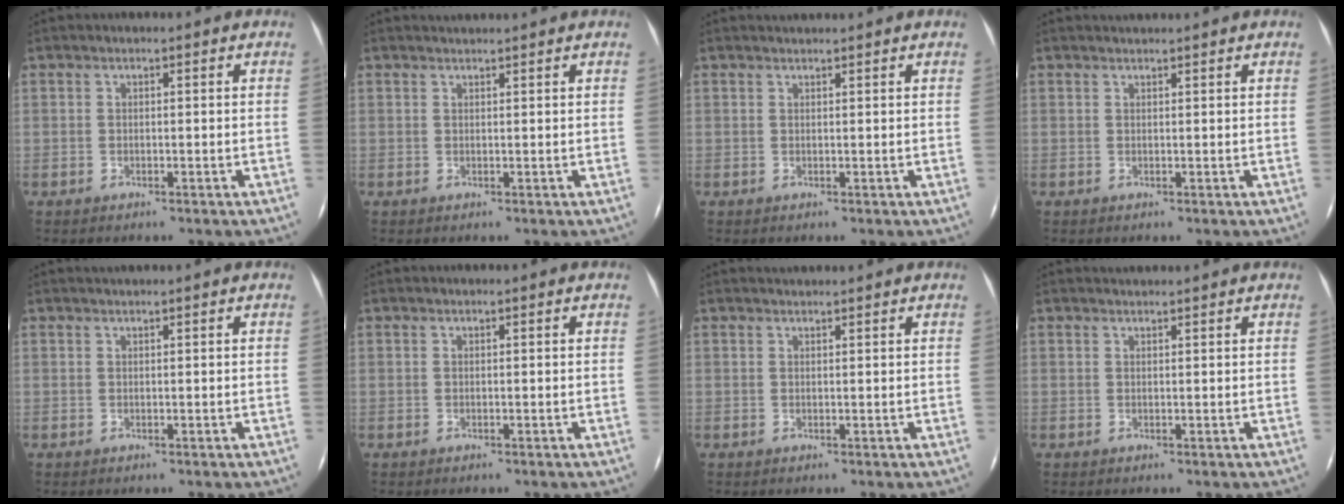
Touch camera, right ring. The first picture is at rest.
{"total": 1.4, "force": [1.4, -0.2, 0.2], "torque": [-0.010, -0.001, 0.020]}
{"total": 1.1, "force": [1.0, -0.2, 0.2], "torque": [-0.009, -0.001, 0.017]}
{"total": 1.1, "force": [1.0, -0.2, 0.2], "torque": [-0.009, -0.002, 0.017]}
{"total": 0.7, "force": [0.6, -0.3, 0.3], "torque": [-0.012, -0.003, 0.009]}
{"total": 0.0}
{"total": 1.5, "force": [1.4, -0.1, 0.2], "torque": [-0.010, 0.000, 0.021]}
{"total": 1.5, "force": [1.4, -0.1, 0.2], "torque": [-0.010, 0.000, 0.021]}